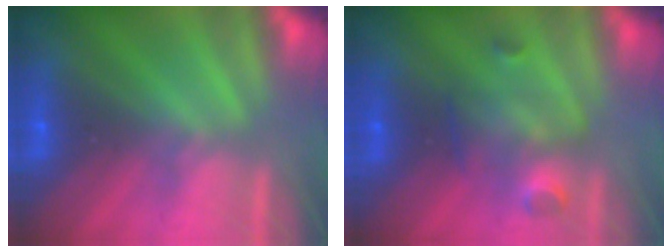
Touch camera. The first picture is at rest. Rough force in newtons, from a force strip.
{"total": 2.9}